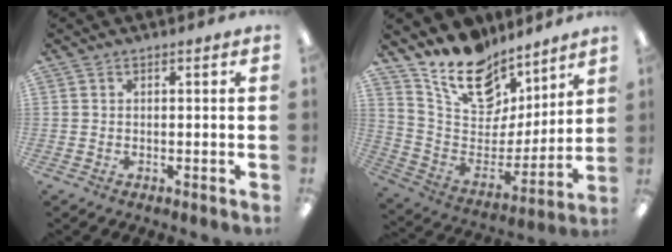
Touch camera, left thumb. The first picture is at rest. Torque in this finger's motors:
{"motor_torque": [0.94, 0.91, 1.37, -1.40, 0.05]}